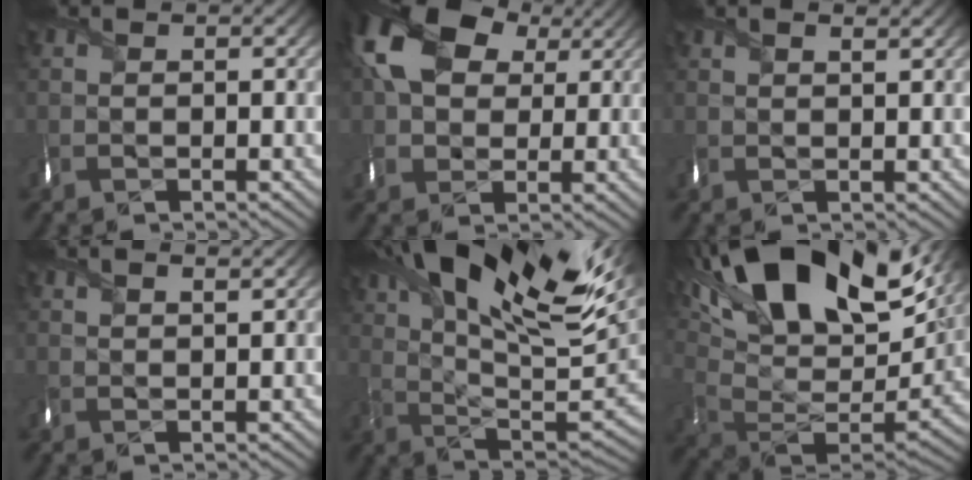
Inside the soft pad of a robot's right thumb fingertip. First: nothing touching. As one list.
[{"total": 13.2, "force": [4.7, 9.1, 8.3], "torque": [-0.187, 0.021, 0.082]}, {"total": 2.1, "force": [1.6, 0.4, 1.3], "torque": [-0.028, 0.007, 0.030]}, {"total": 2.9, "force": [2.2, 0.6, 1.7], "torque": [-0.036, 0.007, 0.040]}, {"total": 21.5, "force": [11.1, 8.3, 16.4], "torque": [-0.282, 0.052, 0.161]}, {"total": 22.3, "force": [11.4, 11.0, 15.7], "torque": [-0.293, 0.029, 0.202]}]